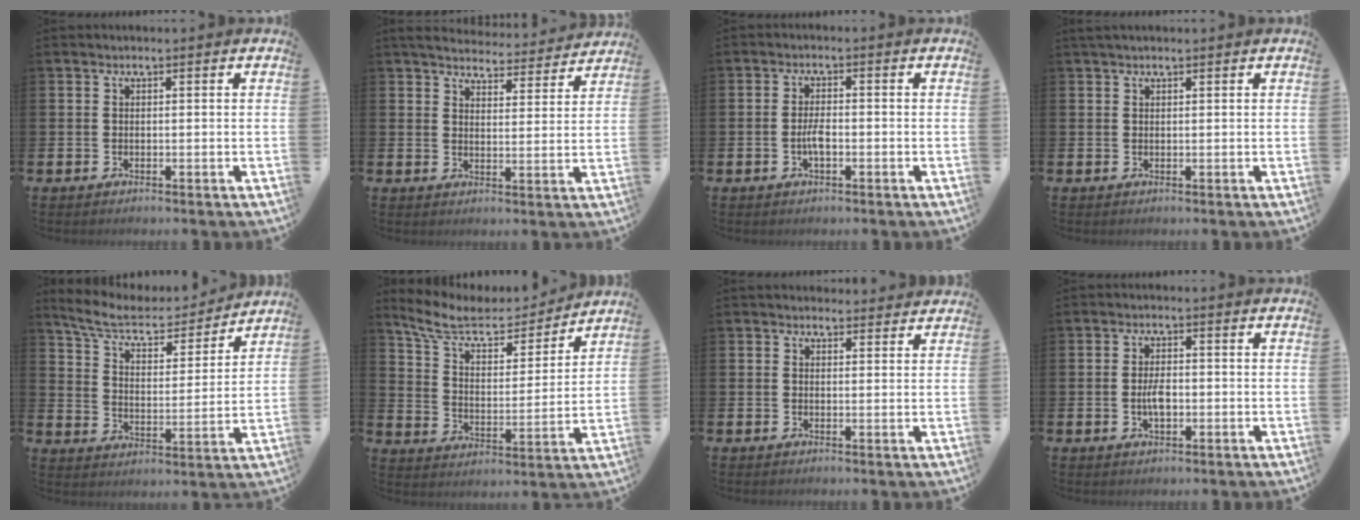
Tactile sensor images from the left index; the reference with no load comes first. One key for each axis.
{"total": 4.8, "fx": 4.7, "fy": 0.9, "fz": 0.4, "tx": -0.026, "ty": -0.037, "tz": 0.080}
{"total": 2.7, "fx": -0.7, "fy": 1.0, "fz": 2.4, "tx": -0.043, "ty": 0.003, "tz": -0.013}
{"total": 1.0, "fx": 0.9, "fy": 0.3, "fz": 0.4, "tx": 0.000, "ty": 0.000, "tz": 0.014}
{"total": 8.3, "fx": 7.5, "fy": 2.3, "fz": 2.8, "tx": -0.088, "ty": -0.054, "tz": 0.128}
{"total": 9.2, "fx": 8.0, "fy": 3.1, "fz": 3.3, "tx": -0.101, "ty": -0.051, "tz": 0.136}
{"total": 2.0, "fx": 1.9, "fy": 0.6, "fz": 0.0, "tx": 0.005, "ty": -0.004, "tz": 0.033}
{"total": 3.1, "fx": -0.5, "fy": 1.4, "fz": 2.7, "tx": -0.041, "ty": 0.000, "tz": -0.011}